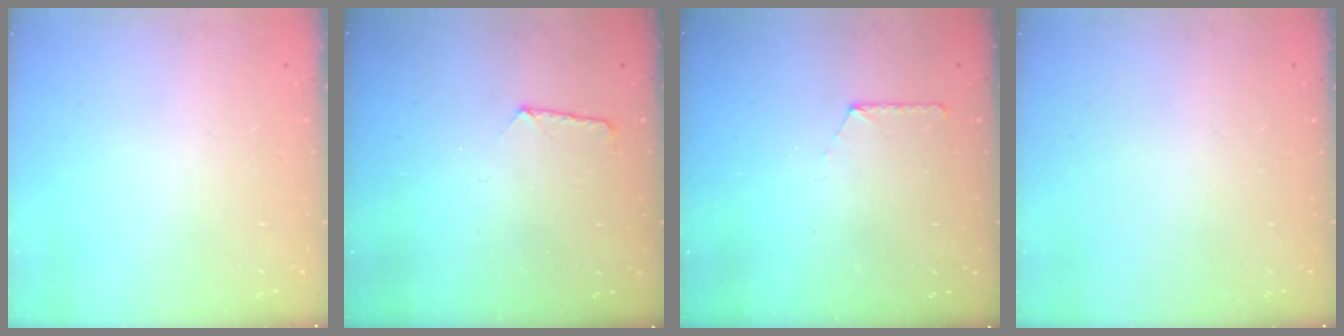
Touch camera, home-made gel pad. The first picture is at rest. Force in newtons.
{"total": 7.2, "press": 7.2, "slide": 0.7}
{"total": 5.2, "press": 5.1, "slide": 0.6}
{"total": 0.0}